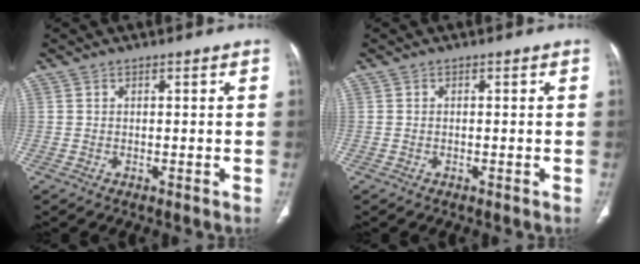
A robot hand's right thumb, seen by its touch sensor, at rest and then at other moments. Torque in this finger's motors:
{"motor_torque": [1.75, -0.14, 0.24, -0.60, 0.00]}